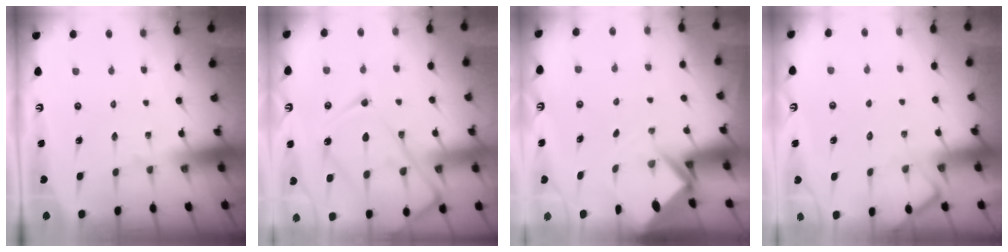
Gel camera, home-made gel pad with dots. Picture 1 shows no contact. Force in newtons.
{"total": 20.1, "press": 20.0, "slide": 2.1}
{"total": 2.8, "press": 2.8, "slide": 0.1}
{"total": 6.8, "press": 6.8, "slide": 0.5}